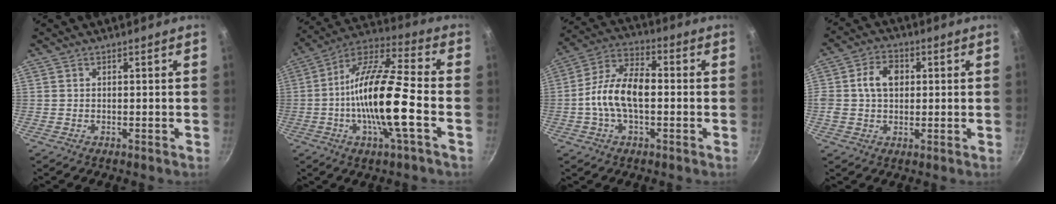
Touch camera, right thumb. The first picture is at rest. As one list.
[{"total": 18.2, "force": [-3.7, 4.0, 17.4], "torque": [-0.318, 0.031, -0.087]}, {"total": 12.3, "force": [-1.2, 6.7, 10.3], "torque": [-0.176, 0.039, -0.037]}, {"total": 7.4, "force": [1.1, 5.4, 4.9], "torque": [-0.072, 0.011, 0.010]}]